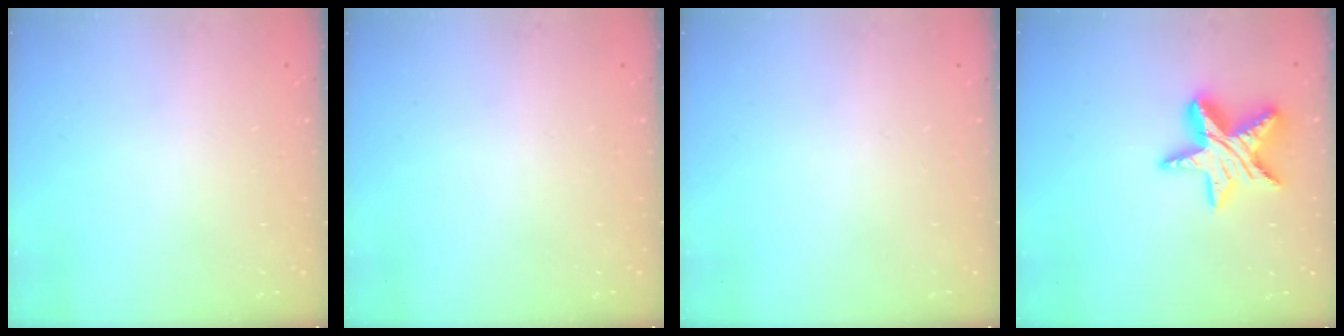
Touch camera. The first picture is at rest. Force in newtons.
{"total": 0.0}
{"total": 0.0}
{"total": 16.8, "press": 16.7, "slide": 1.4}